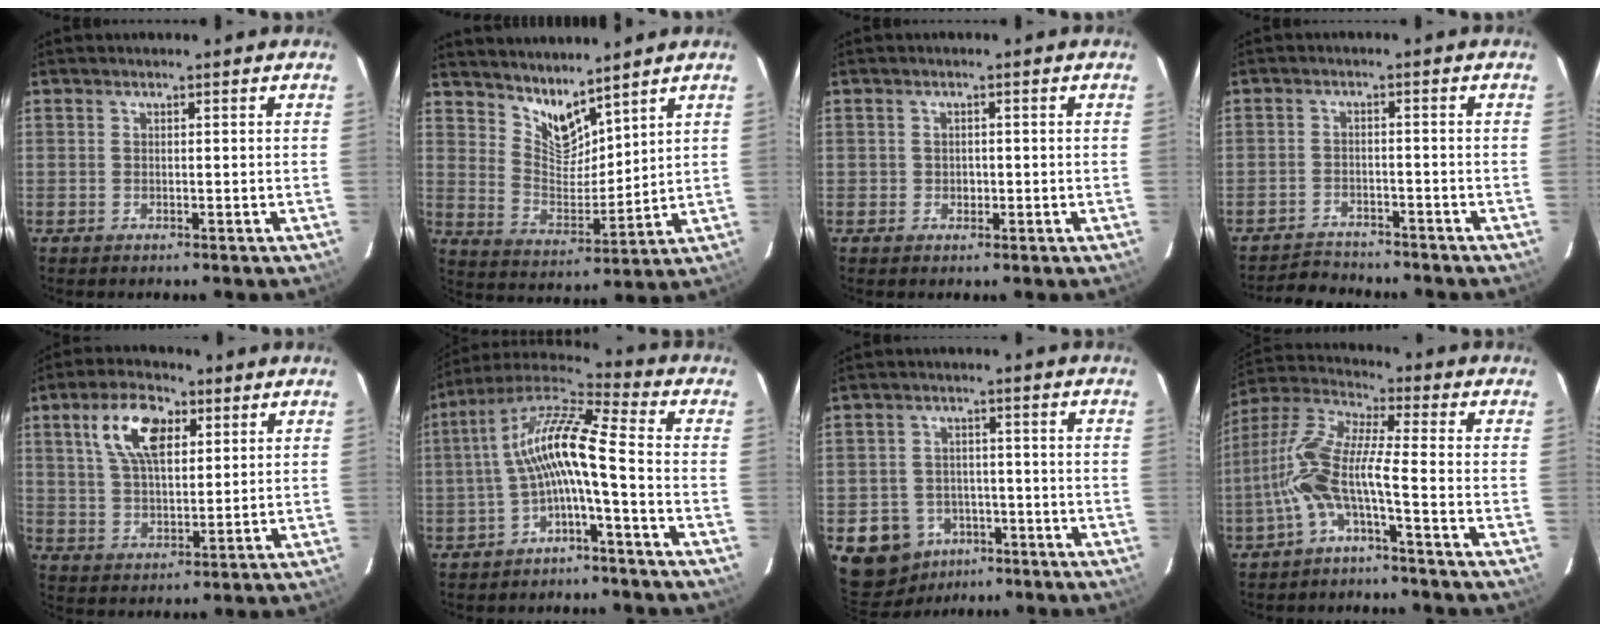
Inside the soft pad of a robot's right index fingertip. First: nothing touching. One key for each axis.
{"total": 8.7, "fx": 7.4, "fy": 2.8, "fz": 3.6, "tx": -0.065, "ty": -0.008, "tz": 0.145}
{"total": 1.6, "fx": -0.3, "fy": 1.5, "fz": 0.2, "tx": -0.003, "ty": 0.003, "tz": -0.001}
{"total": 6.4, "fx": -6.1, "fy": 1.6, "fz": 0.8, "tx": -0.035, "ty": 0.008, "tz": -0.096}
{"total": 11.0, "fx": 4.6, "fy": 5.5, "fz": 8.3, "tx": -0.157, "ty": 0.024, "tz": 0.086}
{"total": 11.5, "fx": -2.1, "fy": 1.5, "fz": 11.2, "tx": -0.231, "ty": 0.024, "tz": -0.048}
{"total": 10.1, "fx": -5.1, "fy": 8.4, "fz": 2.5, "tx": -0.082, "ty": 0.020, "tz": -0.061}
{"total": 10.3, "fx": -3.8, "fy": 0.9, "fz": 9.6, "tx": -0.210, "ty": 0.012, "tz": -0.082}